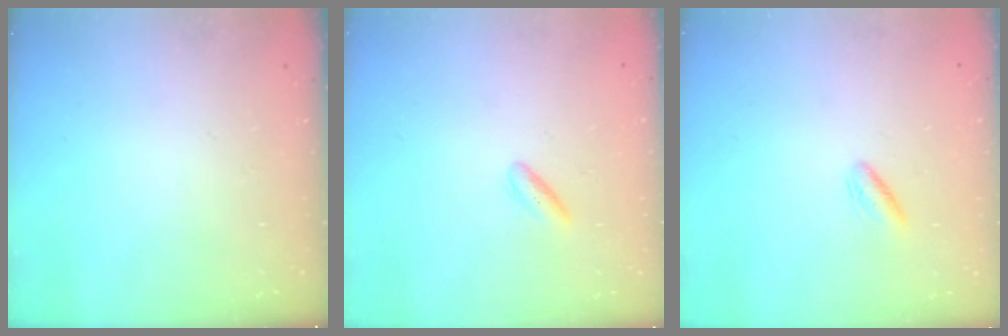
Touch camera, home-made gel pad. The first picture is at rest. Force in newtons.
{"total": 2.6, "press": 2.4, "slide": 1.0}
{"total": 2.5, "press": 2.3, "slide": 1.1}